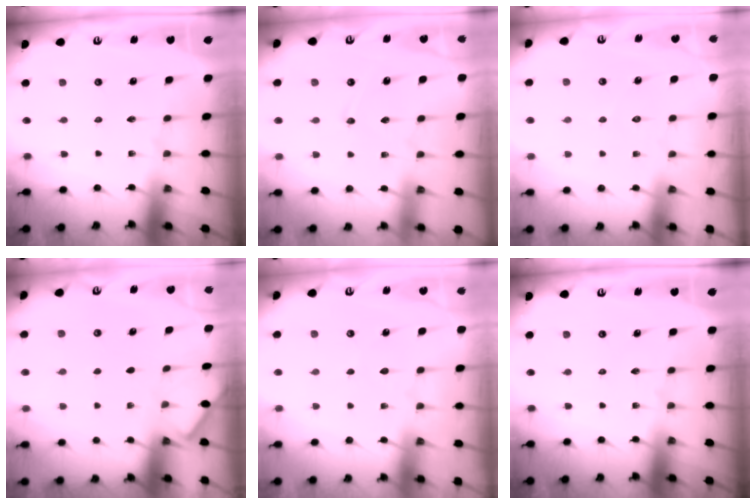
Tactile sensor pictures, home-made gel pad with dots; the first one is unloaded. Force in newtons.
{"total": 3.8, "press": 3.7, "slide": 0.6}
{"total": 3.0, "press": 3.0, "slide": 0.3}
{"total": 2.0, "press": 1.9, "slide": 0.3}
{"total": 3.0, "press": 2.9, "slide": 0.4}
{"total": 0.0}